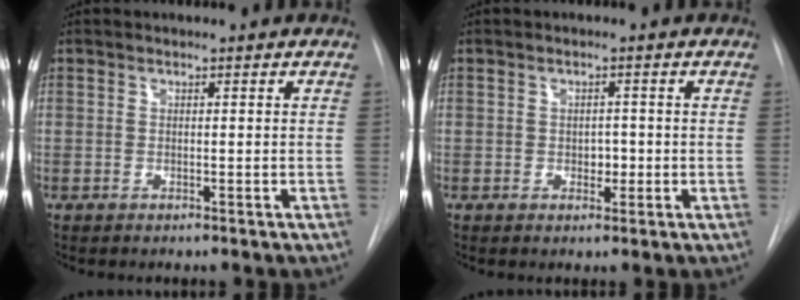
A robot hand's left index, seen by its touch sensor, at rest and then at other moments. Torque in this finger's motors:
{"motor_torque": [0.07, 0.09, 0.01, 0.00]}